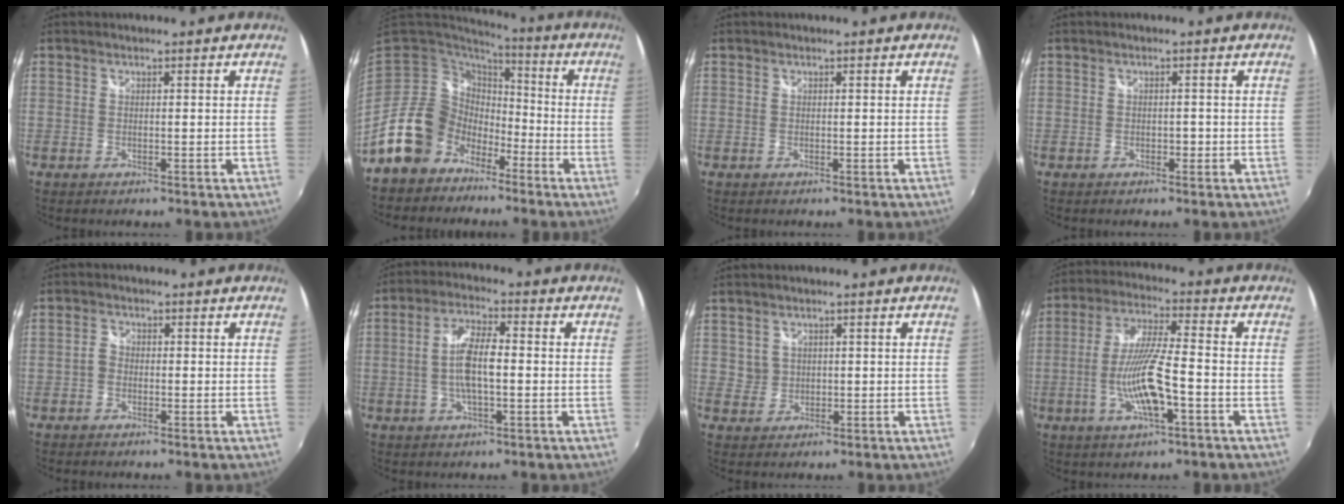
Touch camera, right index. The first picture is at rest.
{"total": 15.6, "force": [-9.4, 11.3, 5.1], "torque": [-0.122, 0.017, -0.164]}
{"total": 0.0}
{"total": 1.0, "force": [-0.4, 0.8, 0.5], "torque": [-0.008, 0.001, -0.005]}
{"total": 1.7, "force": [-0.9, 1.3, 0.7], "torque": [-0.013, 0.005, -0.021]}
{"total": 7.6, "force": [-0.7, 2.2, 7.2], "torque": [-0.141, 0.006, -0.015]}
{"total": 2.0, "force": [0.8, 1.9, 0.0], "torque": [0.007, 0.006, 0.015]}
{"total": 11.6, "force": [-3.8, 1.9, 10.8], "torque": [-0.218, -0.006, -0.070]}